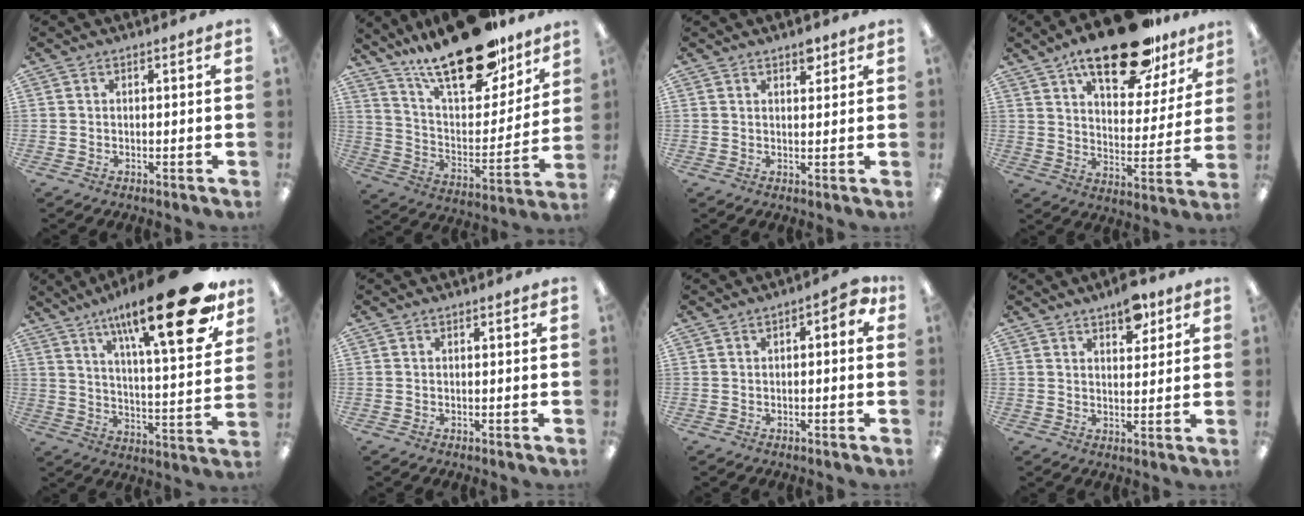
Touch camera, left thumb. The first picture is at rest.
{"total": 25.8, "force": [19.1, 10.0, 14.2], "torque": [-0.219, -0.114, 0.323]}
{"total": 2.8, "force": [2.3, 1.1, 1.0], "torque": [0.009, -0.014, 0.034]}
{"total": 23.2, "force": [15.9, 9.4, 14.1], "torque": [-0.205, -0.082, 0.262]}
{"total": 26.2, "force": [15.3, 7.1, 20.0], "torque": [-0.292, -0.091, 0.238]}
{"total": 0.0}
{"total": 3.9, "force": [0.0, 1.9, 3.4], "torque": [-0.054, 0.010, -0.003]}
{"total": 7.1, "force": [5.2, 3.4, 3.5], "torque": [-0.023, -0.031, 0.085]}